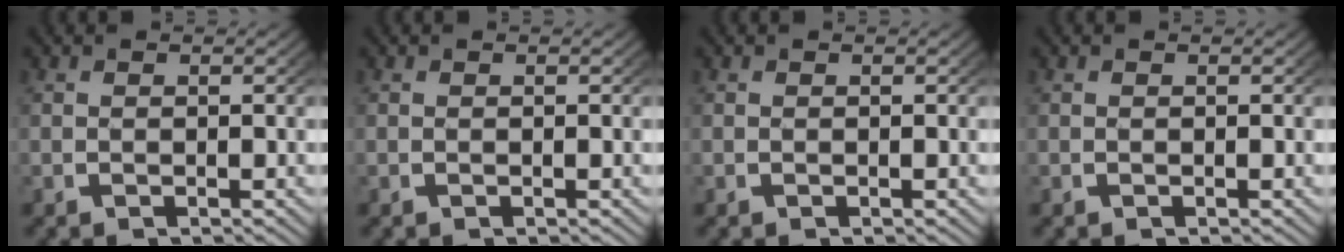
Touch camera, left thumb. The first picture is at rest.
{"total": 0.0}
{"total": 0.0}
{"total": 0.0}